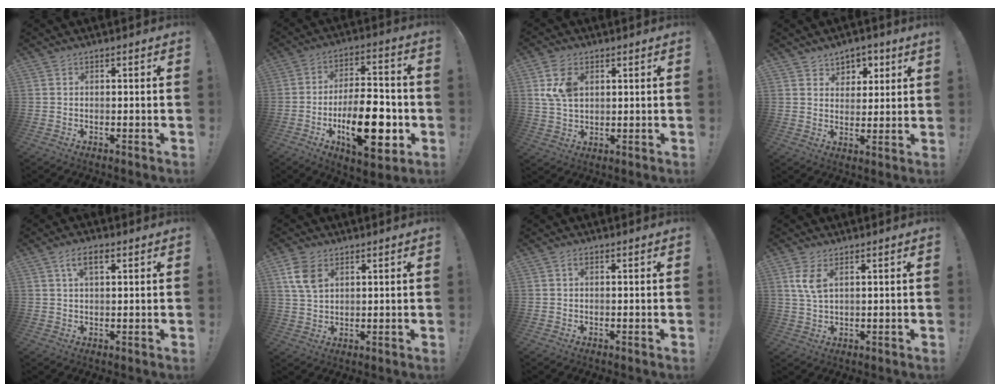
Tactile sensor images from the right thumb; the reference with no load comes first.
{"total": 20.8, "force": [-6.1, 9.4, 17.5], "torque": [-0.275, 0.025, -0.090]}
{"total": 8.9, "force": [3.0, 6.0, 5.8], "torque": [-0.126, -0.001, 0.057]}
{"total": 5.7, "force": [3.8, 4.2, 0.9], "torque": [-0.003, -0.036, 0.069]}
{"total": 5.1, "force": [2.0, 2.3, 4.1], "torque": [-0.067, -0.001, 0.034]}
{"total": 7.8, "force": [3.4, 5.1, 4.9], "torque": [-0.090, -0.002, 0.067]}
{"total": 1.0, "force": [0.3, 0.6, 0.7], "torque": [-0.008, 0.000, 0.004]}
{"total": 5.9, "force": [2.6, 2.8, 4.4], "torque": [-0.080, -0.011, 0.044]}